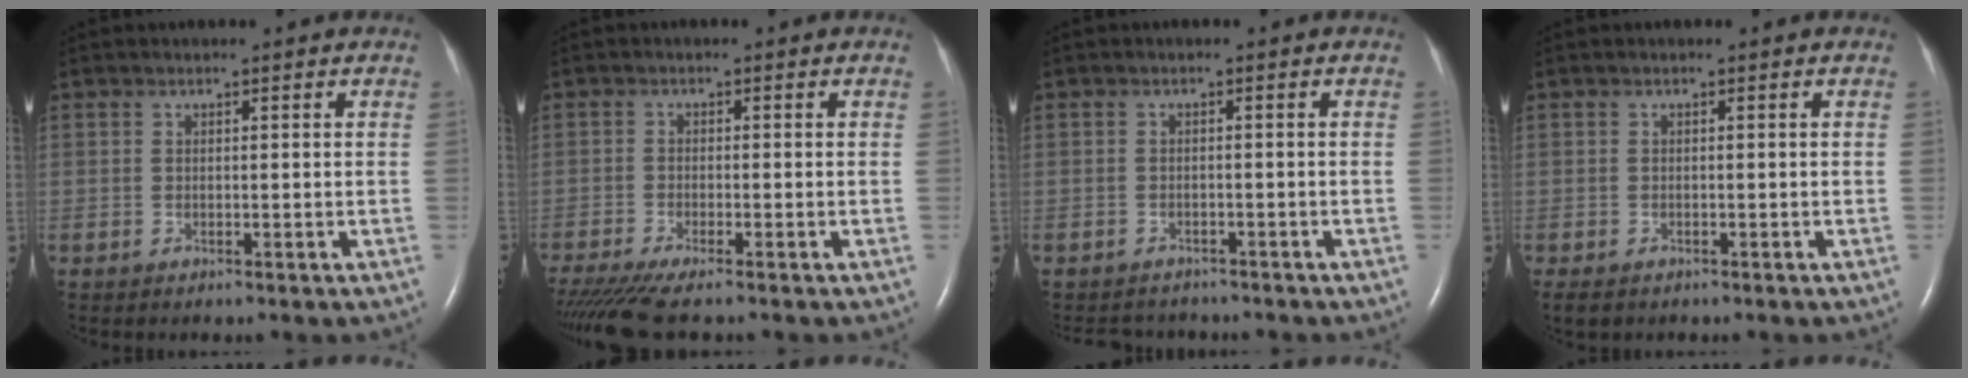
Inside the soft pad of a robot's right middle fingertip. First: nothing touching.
{"total": 8.1, "force": [-6.6, 0.5, 4.6], "torque": [-0.080, -0.023, -0.115]}
{"total": 4.3, "force": [-4.0, 1.5, 0.1], "torque": [-0.003, -0.003, -0.054]}
{"total": 2.4, "force": [-1.7, 1.5, 1.0], "torque": [-0.018, -0.005, -0.022]}